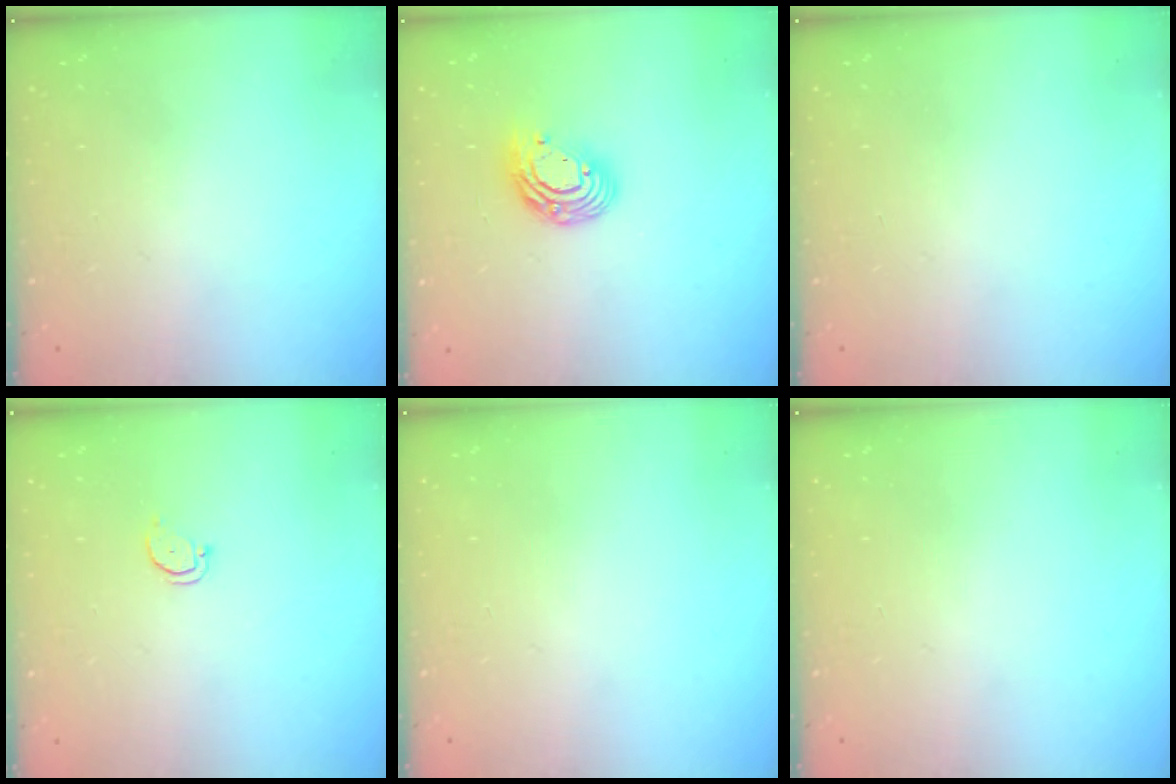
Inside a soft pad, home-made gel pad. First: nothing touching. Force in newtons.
{"total": 9.8, "press": 9.8, "slide": 0.9}
{"total": 0.0}
{"total": 2.2, "press": 2.2, "slide": 0.2}
{"total": 0.0}
{"total": 0.0}